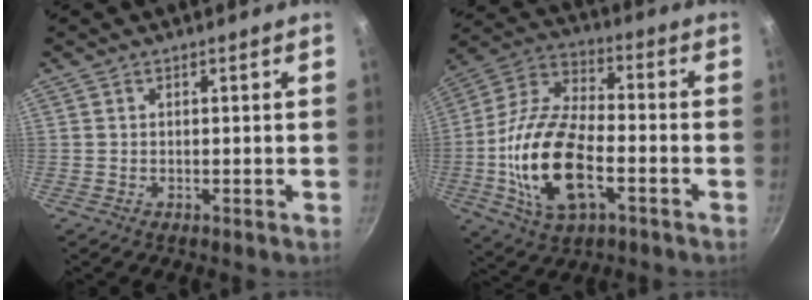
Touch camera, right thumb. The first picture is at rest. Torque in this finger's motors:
{"motor_torque": [0.10, 0.97, 1.95, -0.82, 0.48]}